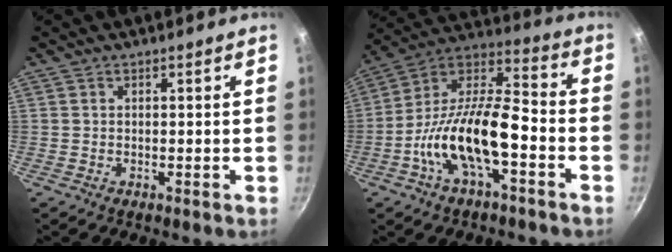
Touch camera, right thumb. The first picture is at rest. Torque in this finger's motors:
{"motor_torque": [1.81, 1.61, 1.75, -1.02, 0.19]}